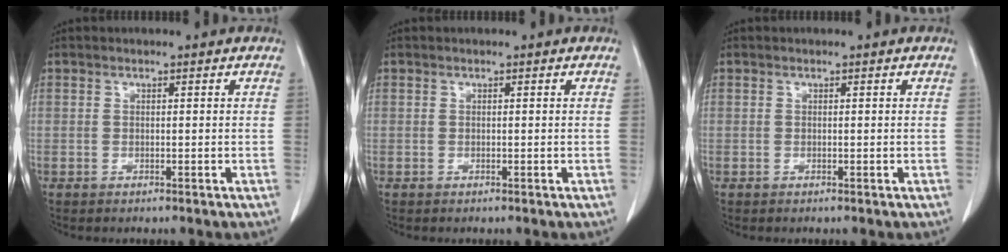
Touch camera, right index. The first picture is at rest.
{"total": 0.0}
{"total": 0.0}